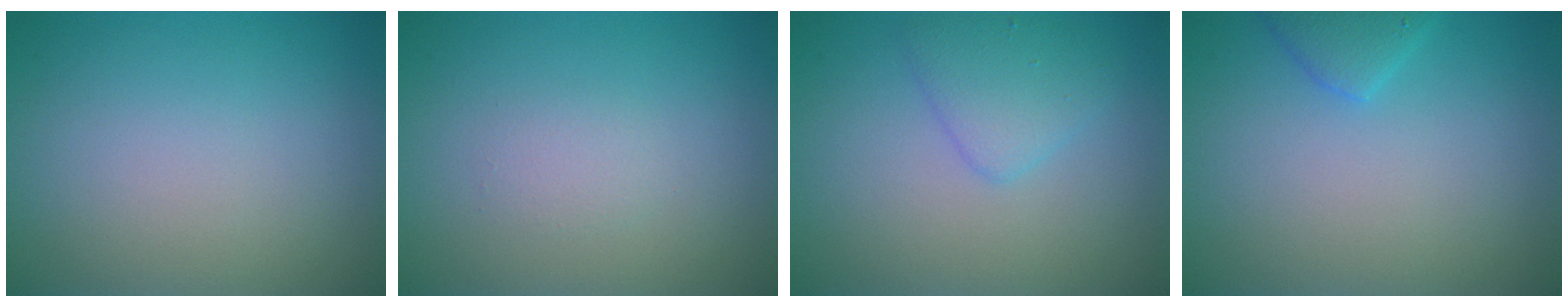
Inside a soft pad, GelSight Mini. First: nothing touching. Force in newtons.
{"total": 1.0, "press": 1.0, "slide": 0.0}
{"total": 2.6, "press": 2.6, "slide": 0.0}
{"total": 1.9, "press": 1.9, "slide": 0.1}